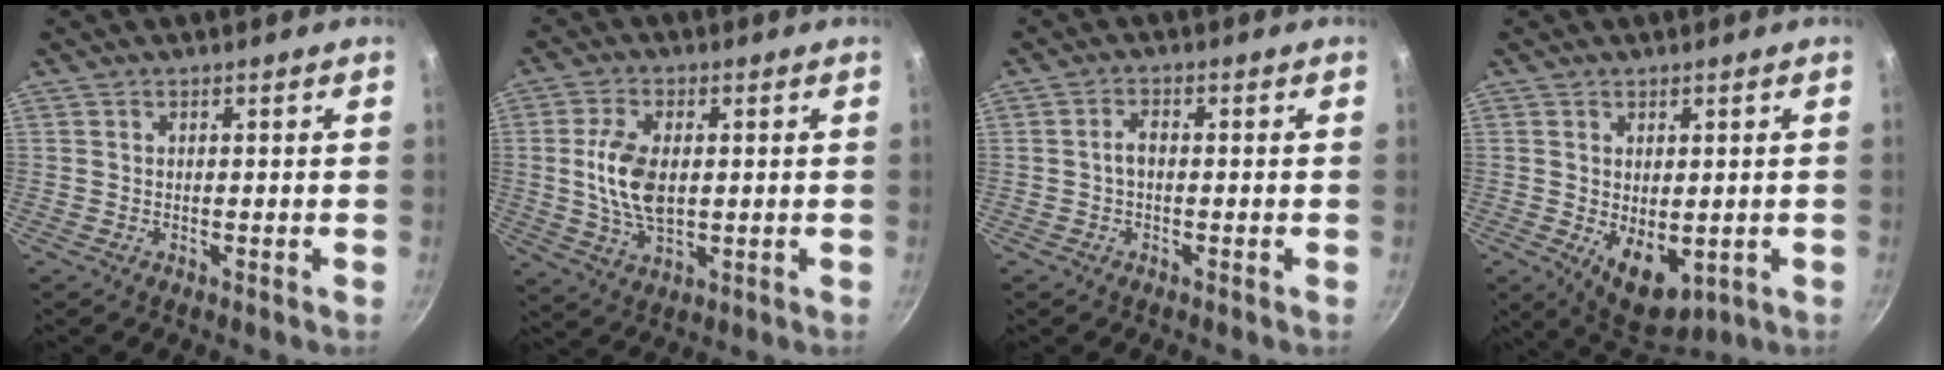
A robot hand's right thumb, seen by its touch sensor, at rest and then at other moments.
{"total": 10.1, "force": [0.6, 5.6, 8.3], "torque": [-0.158, -0.002, 0.013]}
{"total": 2.1, "force": [-0.4, 1.2, 1.8], "torque": [-0.028, 0.013, -0.008]}
{"total": 8.2, "force": [-1.0, 5.0, 6.5], "torque": [-0.077, -0.017, 0.003]}